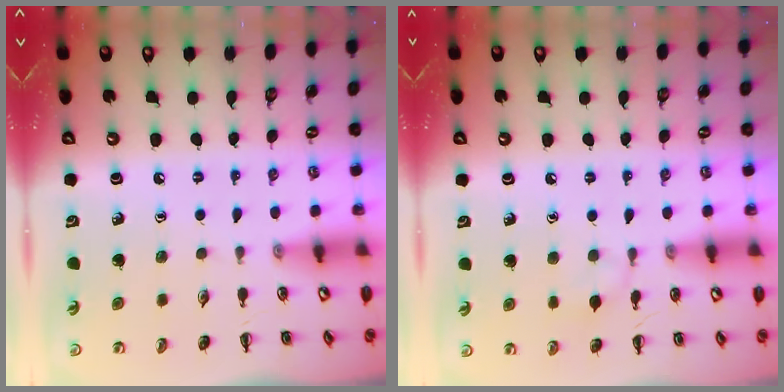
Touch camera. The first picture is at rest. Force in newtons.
{"total": 6.2, "press": 6.0, "slide": 1.7}